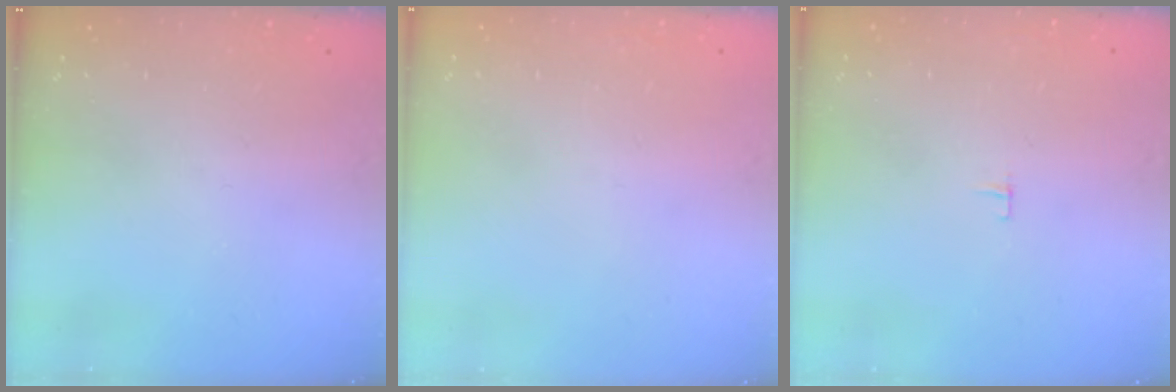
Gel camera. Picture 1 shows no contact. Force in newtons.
{"total": 0.8, "press": 0.8, "slide": 0.1}
{"total": 3.2, "press": 3.2, "slide": 0.2}